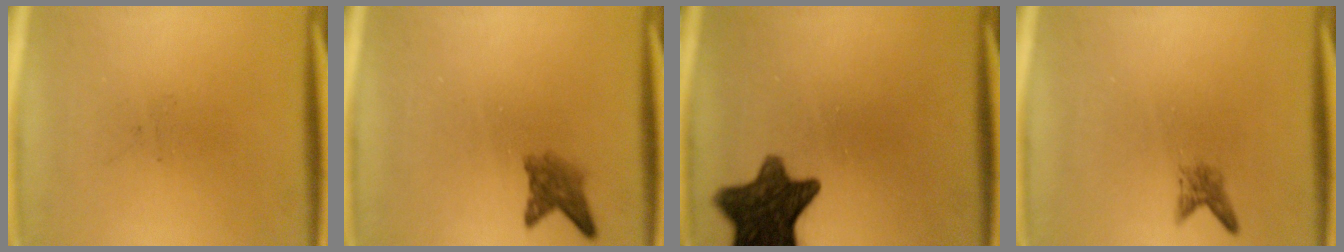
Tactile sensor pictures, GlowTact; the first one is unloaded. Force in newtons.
{"total": 2.9}
{"total": 11.4}
{"total": 1.6}